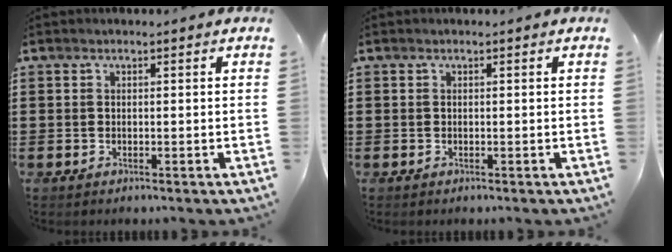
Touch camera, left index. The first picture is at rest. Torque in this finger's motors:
{"motor_torque": [0.00, 0.00, 0.00, 0.00]}